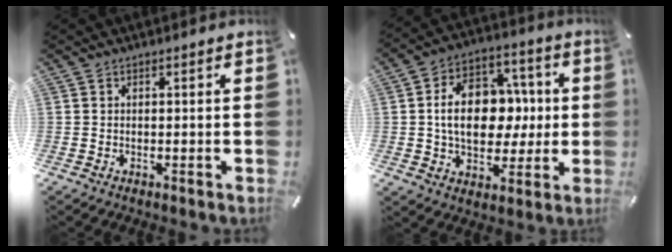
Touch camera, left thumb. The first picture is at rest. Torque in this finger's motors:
{"motor_torque": [1.73, 2.98, 1.14, -0.73, 0.47]}